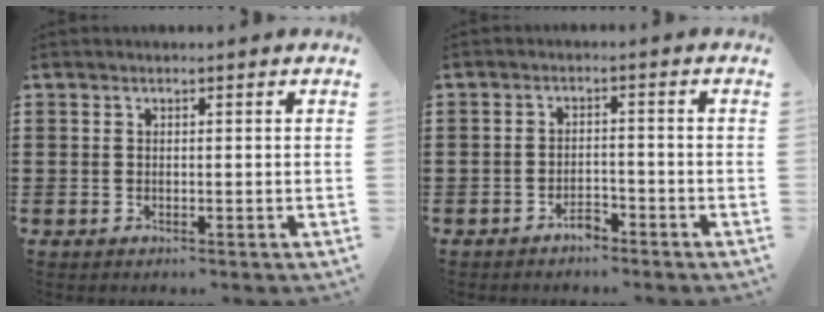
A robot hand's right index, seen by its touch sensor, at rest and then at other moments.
{"total": 2.6, "force": [-2.3, 0.8, 1.0], "torque": [-0.022, 0.003, -0.045]}